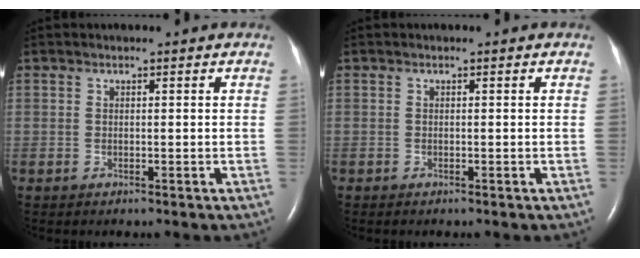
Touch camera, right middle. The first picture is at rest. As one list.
[{"total": 0.0}]